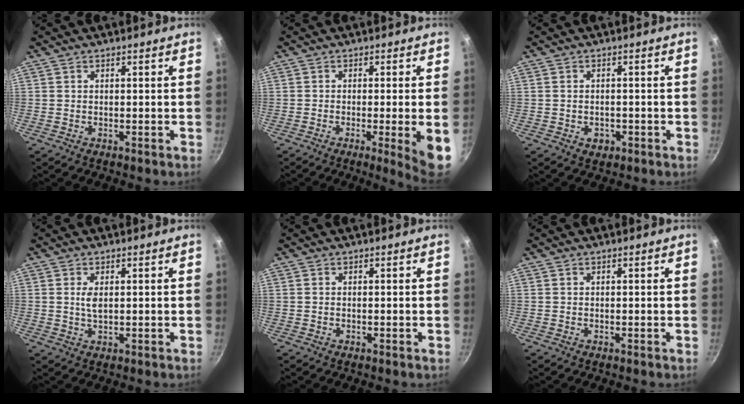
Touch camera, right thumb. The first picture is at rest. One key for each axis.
{"total": 7.5, "fx": -1.9, "fy": 0.3, "fz": 7.3, "tx": -0.097, "ty": -0.003, "tz": -0.024}
{"total": 2.4, "fx": -0.8, "fy": 1.8, "fz": 1.3, "tx": -0.021, "ty": 0.005, "tz": -0.006}
{"total": 2.5, "fx": 0.5, "fy": 1.1, "fz": 2.1, "tx": -0.038, "ty": -0.003, "tz": 0.010}
{"total": 0.0}
{"total": 0.0}